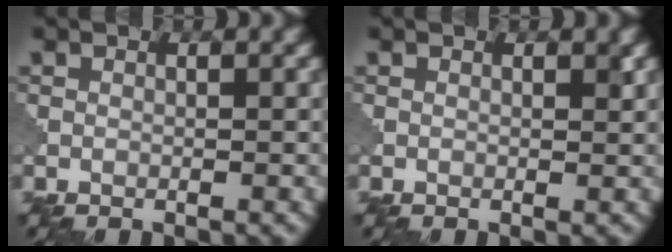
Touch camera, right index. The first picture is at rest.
{"total": 0.7, "force": [0.3, 0.2, 0.5], "torque": [-0.005, -0.002, 0.003]}